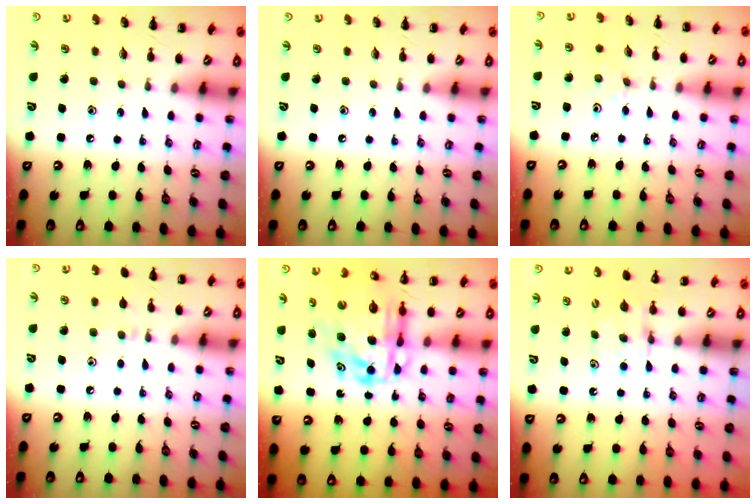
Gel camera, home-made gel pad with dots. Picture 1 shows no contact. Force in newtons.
{"total": 0.0}
{"total": 2.0, "press": 1.9, "slide": 0.7}
{"total": 5.9, "press": 5.5, "slide": 2.3}
{"total": 11.3, "press": 10.9, "slide": 2.7}
{"total": 4.8, "press": 4.6, "slide": 1.5}